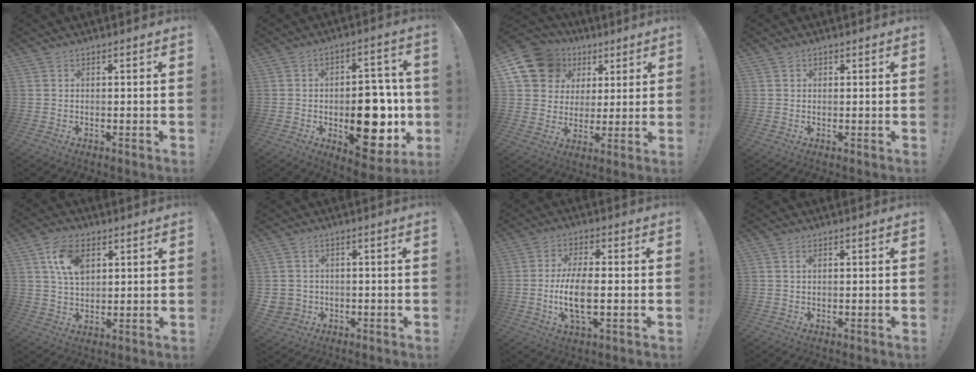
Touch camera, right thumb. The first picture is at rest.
{"total": 20.6, "force": [-3.8, 11.3, 16.8], "torque": [-0.190, 0.014, -0.039]}
{"total": 14.8, "force": [7.3, 11.7, 5.5], "torque": [-0.089, -0.037, 0.152]}
{"total": 0.8, "force": [0.4, 0.7, 0.1], "torque": [0.002, 0.001, 0.007]}
{"total": 10.4, "force": [4.2, 6.7, 6.8], "torque": [-0.120, -0.002, 0.080]}
{"total": 3.5, "force": [0.1, 3.3, 0.9], "torque": [-0.022, -0.001, 0.005]}
{"total": 10.4, "force": [-1.3, 3.8, 9.6], "torque": [-0.197, -0.008, -0.027]}
{"total": 1.0, "force": [0.4, 0.5, 0.7], "torque": [-0.022, 0.004, 0.009]}